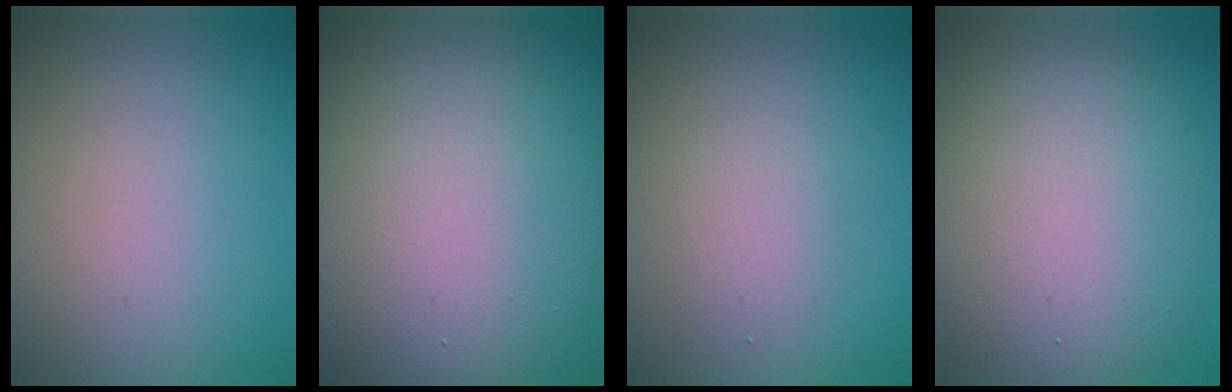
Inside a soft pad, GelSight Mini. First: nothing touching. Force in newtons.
{"total": 23.5, "press": 23.4, "slide": 1.6}
{"total": 2.2, "press": 2.2, "slide": 0.1}
{"total": 9.6, "press": 9.6, "slide": 0.5}